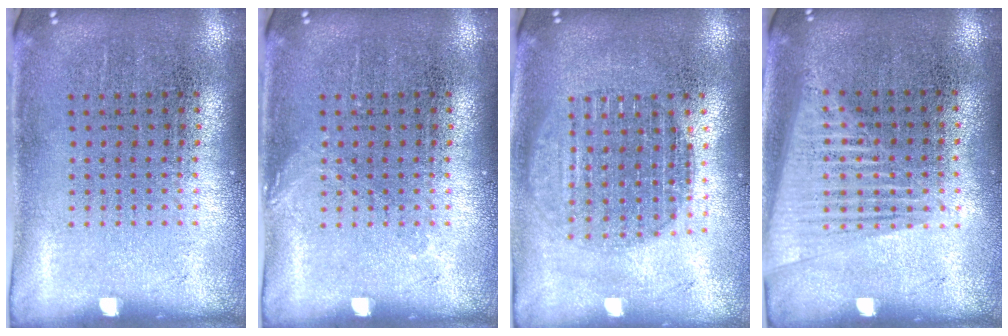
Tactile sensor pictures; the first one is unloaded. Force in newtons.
{"total": 0.6, "press": 0.6, "slide": 0.1}
{"total": 1.7, "press": 1.5, "slide": 0.9}
{"total": 1.6, "press": 1.4, "slide": 0.6}